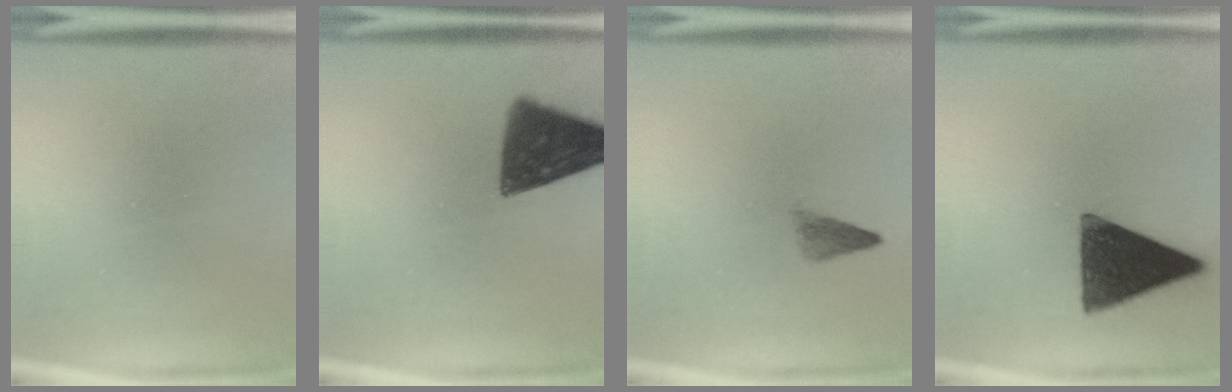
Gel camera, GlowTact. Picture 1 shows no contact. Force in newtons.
{"total": 12.4}
{"total": 2.1}
{"total": 14.8}